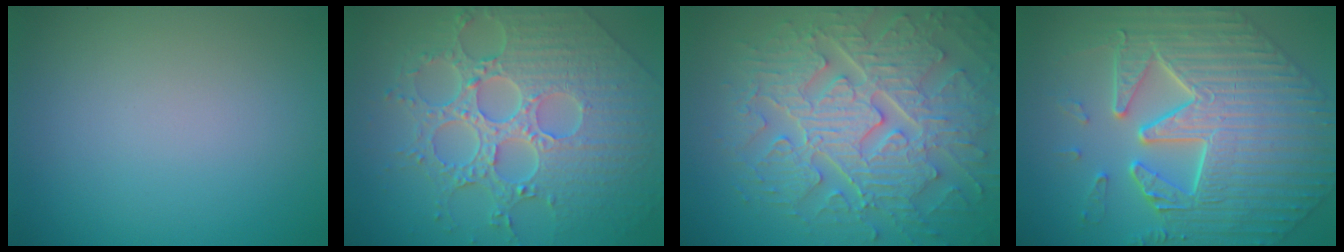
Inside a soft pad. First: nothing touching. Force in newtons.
{"total": 8.7, "press": 6.4, "slide": 5.8}
{"total": 9.4, "press": 6.8, "slide": 6.5}
{"total": 9.4, "press": 7.4, "slide": 5.9}